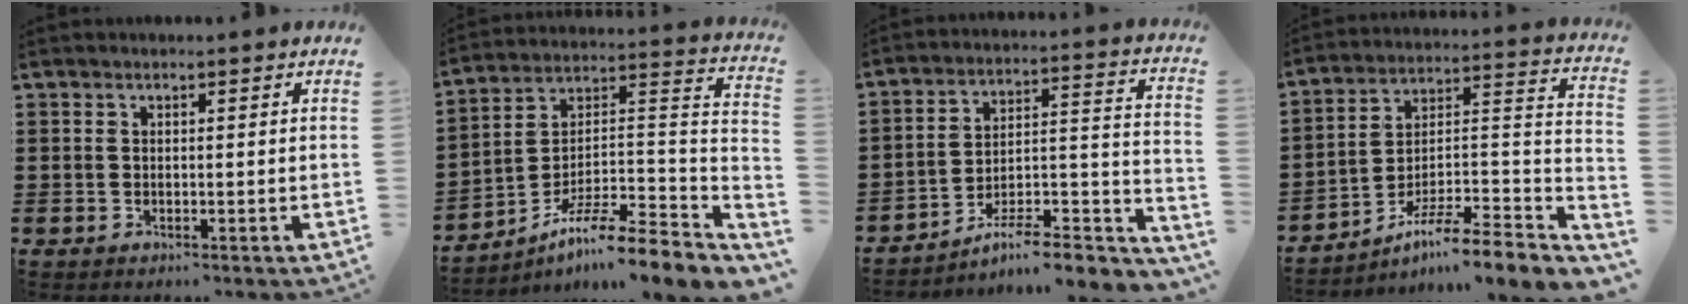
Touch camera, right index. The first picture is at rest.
{"total": 9.2, "force": [-7.0, 0.9, 5.9], "torque": [-0.101, -0.005, -0.144]}
{"total": 7.4, "force": [-5.9, 1.8, 4.0], "torque": [-0.058, -0.001, -0.113]}
{"total": 8.0, "force": [-6.3, 1.0, 4.9], "torque": [-0.080, -0.006, -0.127]}